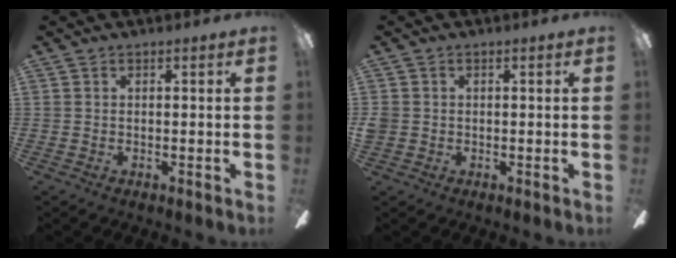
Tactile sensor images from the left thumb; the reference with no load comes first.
{"total": 1.8, "force": [-0.1, 1.7, 0.6], "torque": [-0.011, 0.004, -0.003]}